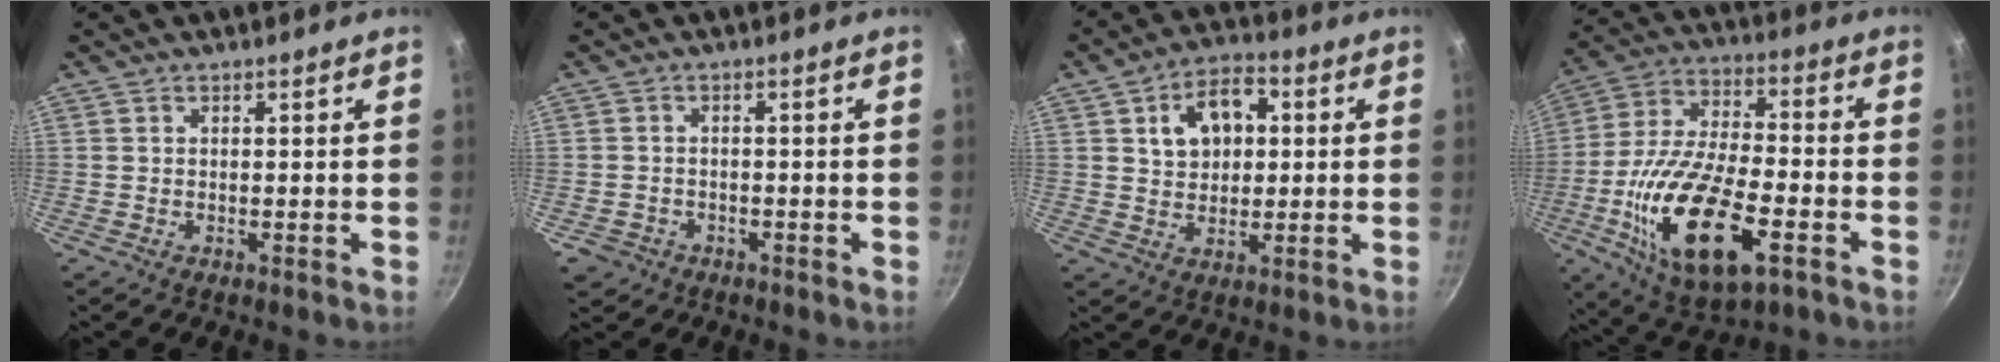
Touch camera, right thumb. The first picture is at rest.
{"total": 3.2, "force": [-1.5, 2.6, 1.1], "torque": [-0.023, 0.019, -0.015]}
{"total": 10.5, "force": [2.4, 7.4, 7.0], "torque": [-0.081, 0.012, 0.036]}
{"total": 22.2, "force": [-7.6, 9.7, 18.5], "torque": [-0.346, 0.015, -0.136]}